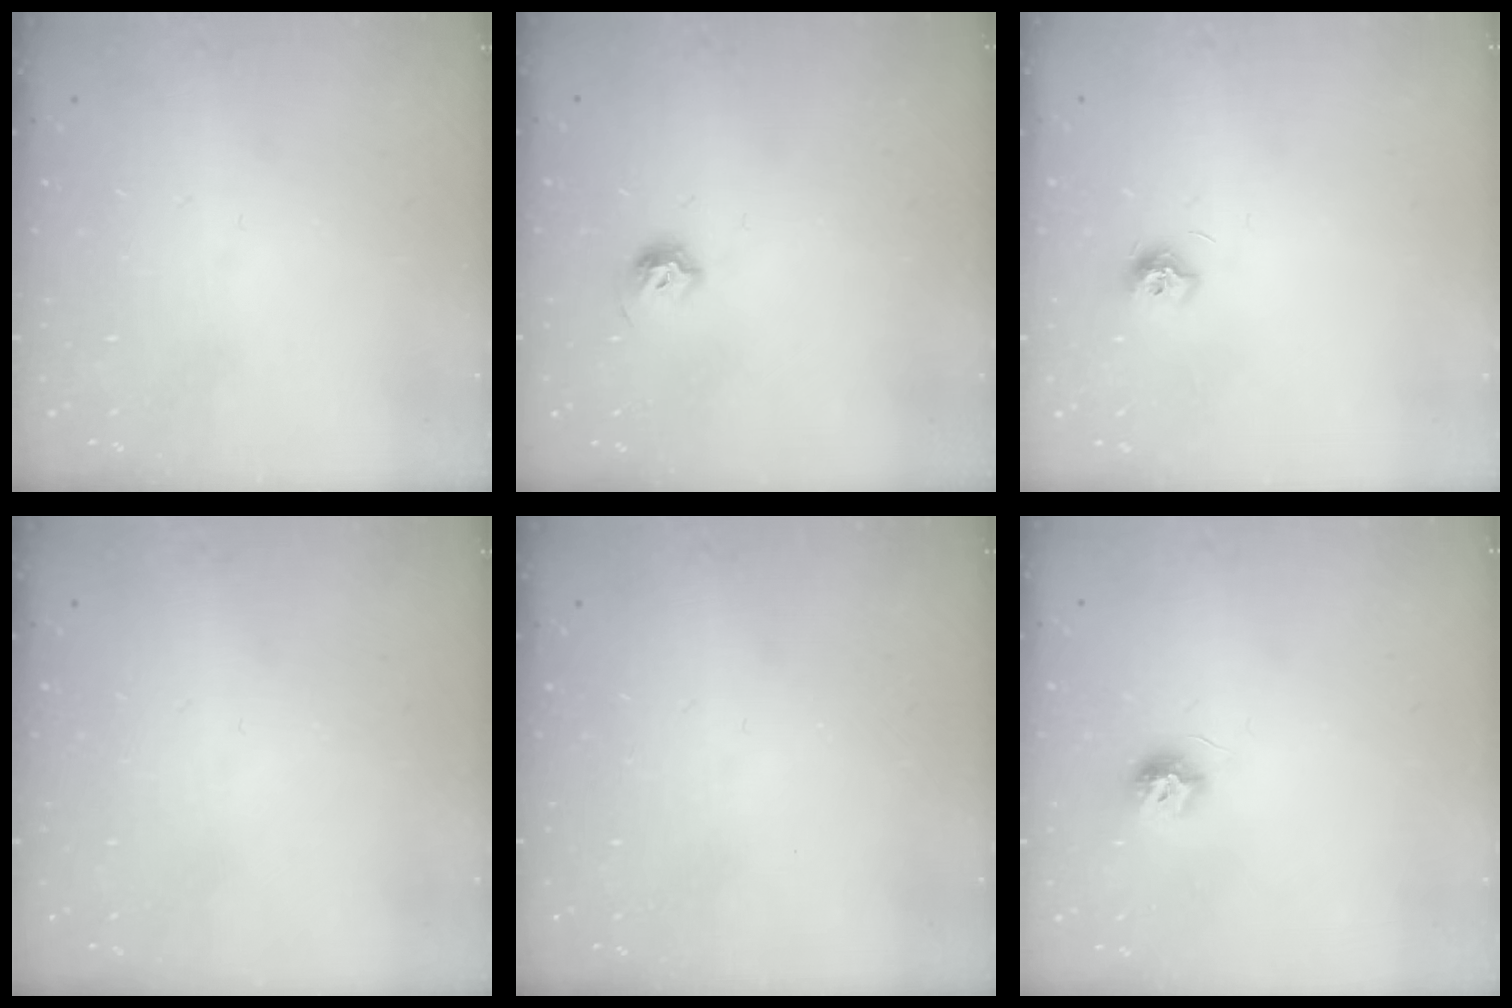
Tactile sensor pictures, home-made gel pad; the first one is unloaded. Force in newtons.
{"total": 5.7, "press": 5.6, "slide": 1.0}
{"total": 7.8, "press": 7.8, "slide": 0.3}
{"total": 0.0}
{"total": 0.0}
{"total": 7.6, "press": 7.6, "slide": 0.2}